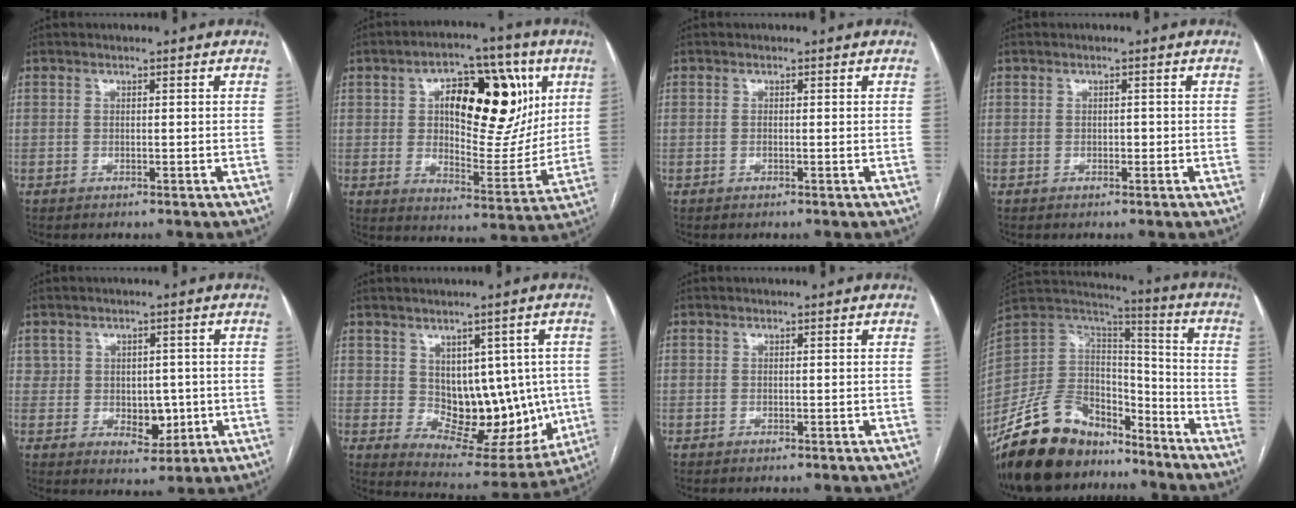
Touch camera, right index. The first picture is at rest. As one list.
[{"total": 19.8, "force": [6.0, 8.8, 16.7], "torque": [-0.241, 0.022, 0.096]}, {"total": 0.0}, {"total": 0.7, "force": [-0.2, 0.4, 0.5], "torque": [-0.004, 0.003, -0.005]}, {"total": 5.2, "force": [-0.2, 3.9, 3.4], "torque": [-0.038, 0.003, 0.010]}, {"total": 12.3, "force": [0.3, 7.7, 9.5], "torque": [-0.104, 0.012, 0.033]}, {"total": 0.0}, {"total": 20.9, "force": [-15.9, 10.2, 9.2], "torque": [-0.196, 0.037, -0.282]}]